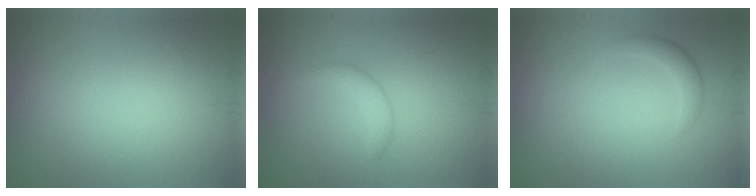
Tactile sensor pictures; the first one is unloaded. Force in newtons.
{"total": 1.8, "press": 1.8, "slide": 0.1}
{"total": 1.6, "press": 1.6, "slide": 0.1}